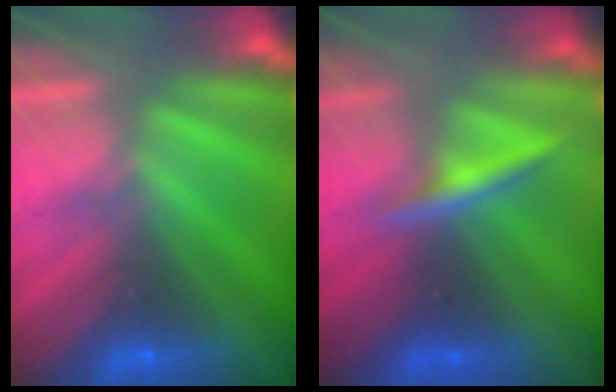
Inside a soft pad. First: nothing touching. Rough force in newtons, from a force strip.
{"total": 2.6}